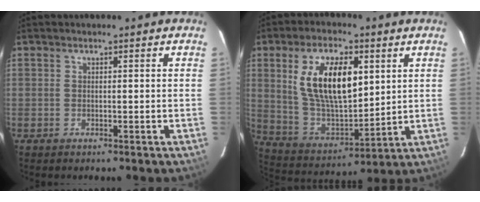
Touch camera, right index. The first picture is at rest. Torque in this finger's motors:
{"motor_torque": [0.47, 0.26, 0.79, 0.21]}